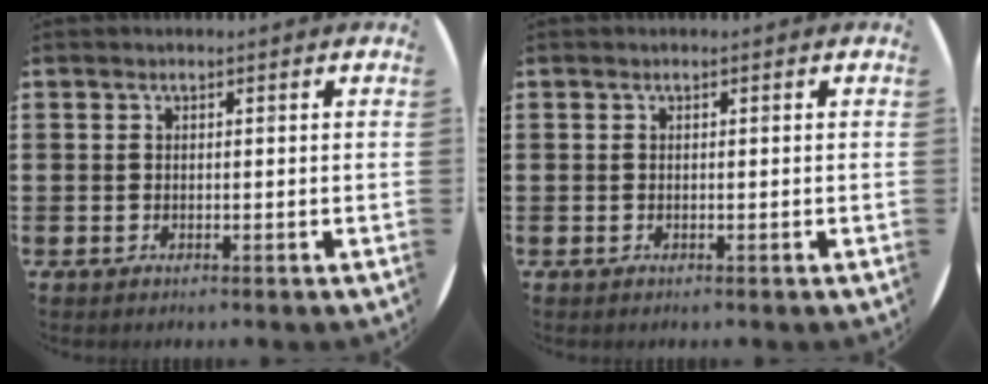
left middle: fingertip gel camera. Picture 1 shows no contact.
{"total": 0.0}